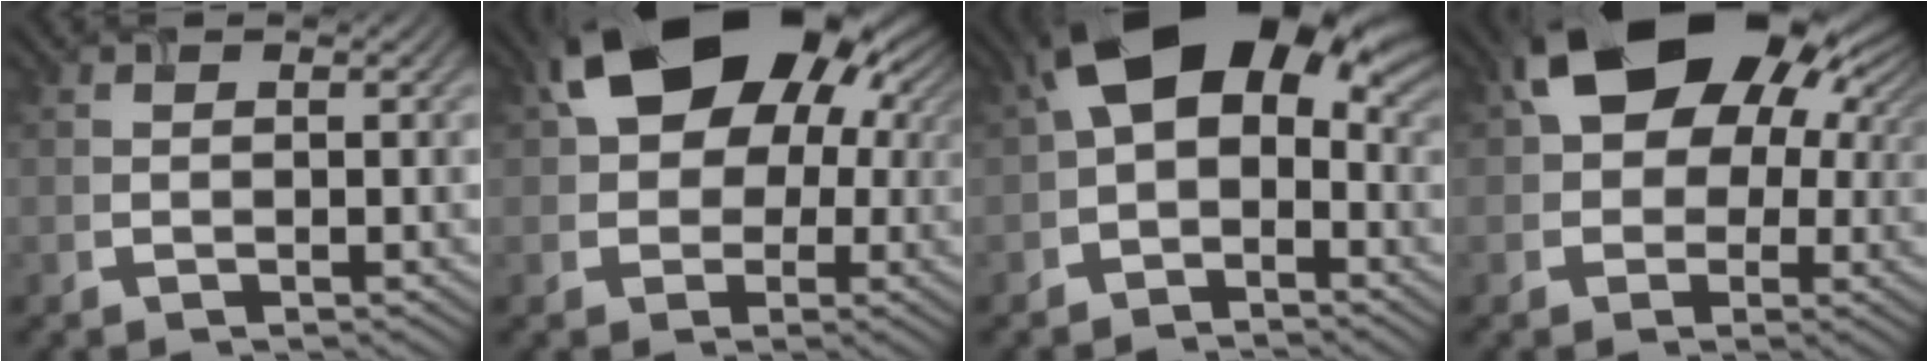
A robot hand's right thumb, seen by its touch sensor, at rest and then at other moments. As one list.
[{"total": 16.0, "force": [4.9, 11.6, 9.9], "torque": [-0.132, 0.028, 0.068]}, {"total": 11.1, "force": [1.7, 7.1, 8.3], "torque": [-0.147, 0.007, 0.014]}, {"total": 14.2, "force": [4.5, 9.9, 9.1], "torque": [-0.126, 0.013, 0.063]}]